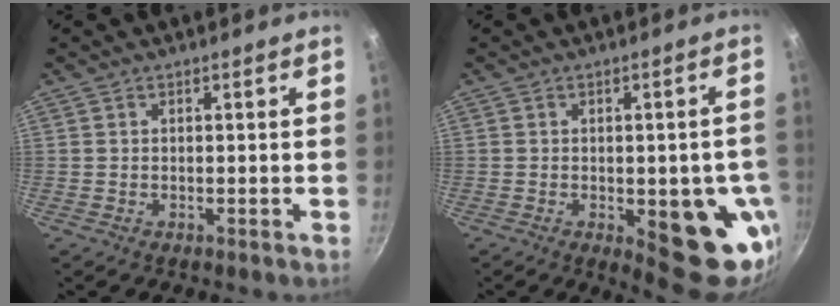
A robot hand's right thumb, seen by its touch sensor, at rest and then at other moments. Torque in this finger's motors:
{"motor_torque": [1.91, 1.94, 1.22, -0.79, 0.27]}